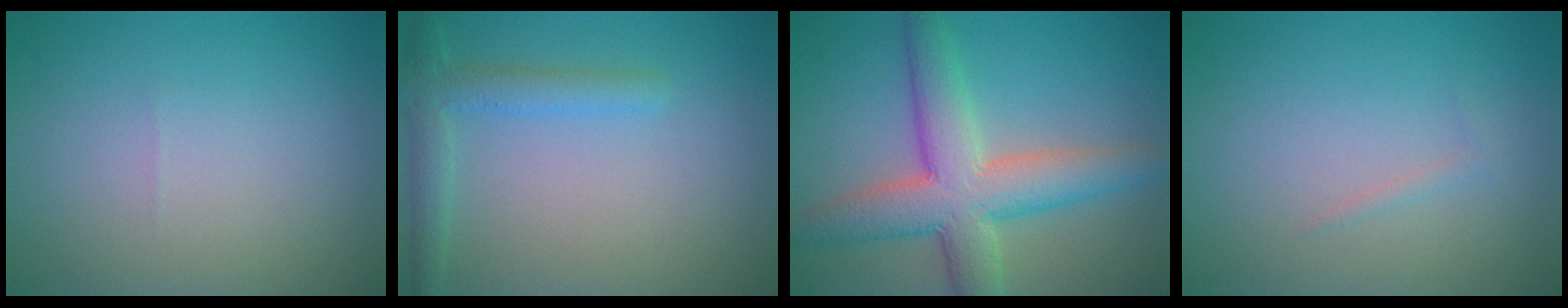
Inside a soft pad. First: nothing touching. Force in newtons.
{"total": 2.8, "press": 2.8, "slide": 0.2}
{"total": 7.7, "press": 7.7, "slide": 0.2}
{"total": 0.6, "press": 0.5, "slide": 0.1}